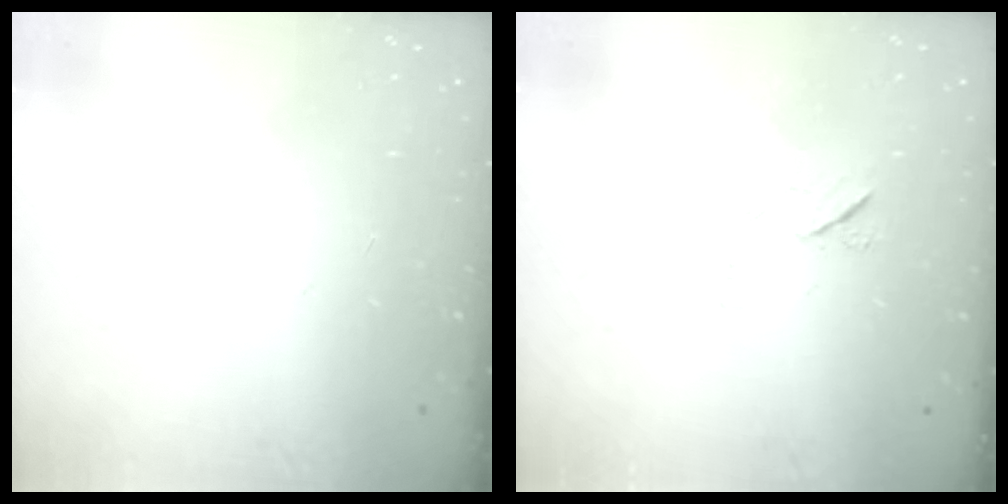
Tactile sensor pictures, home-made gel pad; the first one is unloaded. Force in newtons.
{"total": 6.7, "press": 6.6, "slide": 1.0}